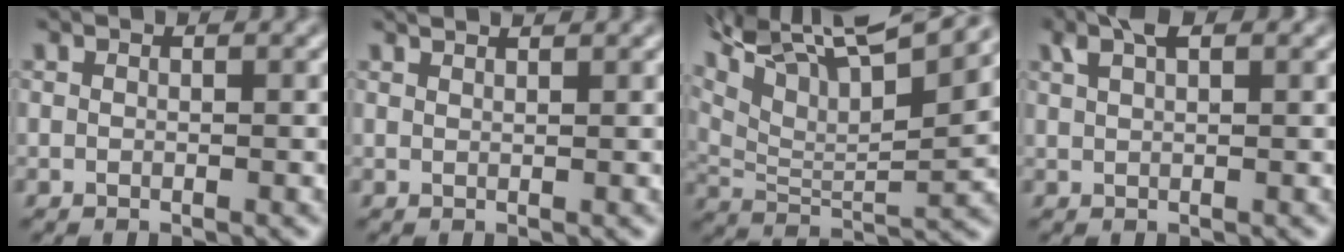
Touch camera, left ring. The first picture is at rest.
{"total": 2.1, "force": [1.8, 0.6, 1.0], "torque": [-0.005, 0.020, 0.003]}
{"total": 12.4, "force": [8.3, 3.4, 8.6], "torque": [-0.162, 0.025, 0.138]}
{"total": 2.6, "force": [1.3, 1.0, 2.0], "torque": [-0.035, 0.013, 0.023]}